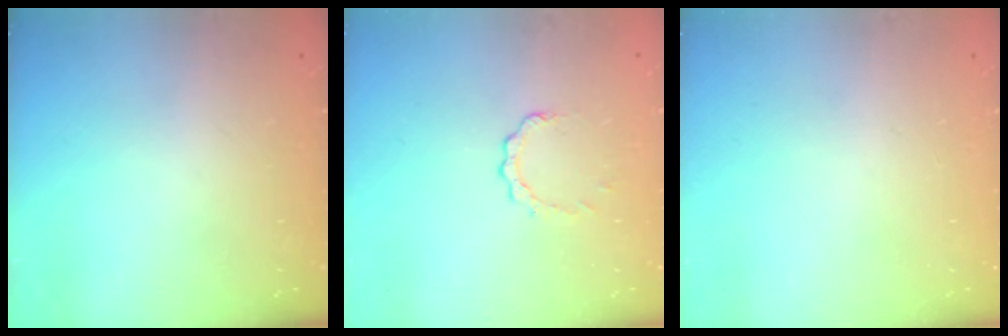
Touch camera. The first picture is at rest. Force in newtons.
{"total": 2.7, "press": 2.7, "slide": 0.3}
{"total": 0.0}